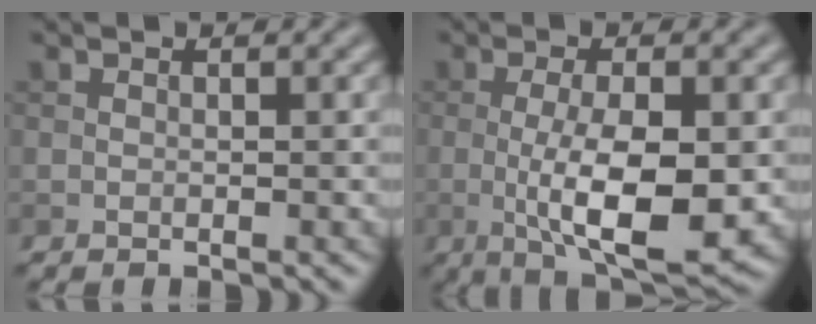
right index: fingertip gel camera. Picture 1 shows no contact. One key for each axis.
{"total": 8.7, "fx": -1.2, "fy": 2.6, "fz": 8.3, "tx": -0.141, "ty": -0.010, "tz": -0.016}